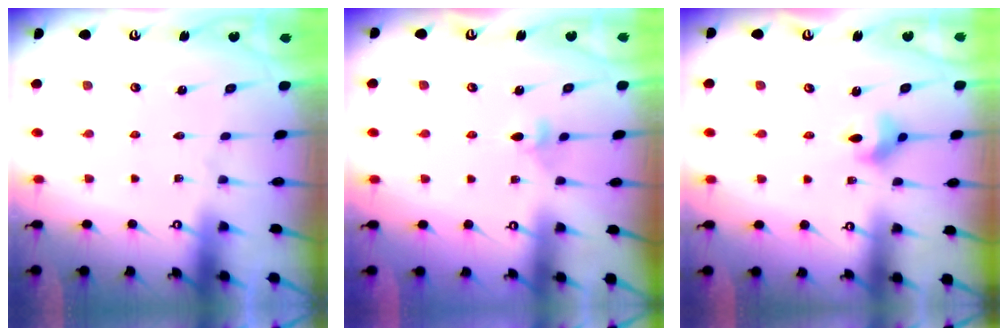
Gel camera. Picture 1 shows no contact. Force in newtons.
{"total": 2.9, "press": 2.8, "slide": 0.6}
{"total": 6.7, "press": 6.5, "slide": 1.6}